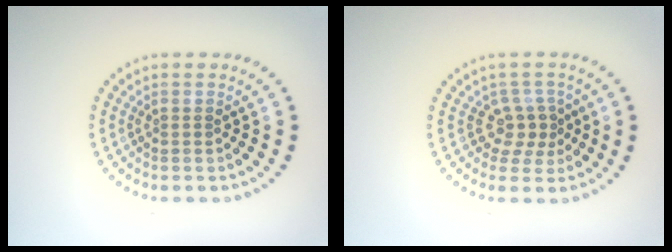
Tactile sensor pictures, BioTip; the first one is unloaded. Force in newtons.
{"total": 2.4, "press": 1.9, "slide": 1.5}